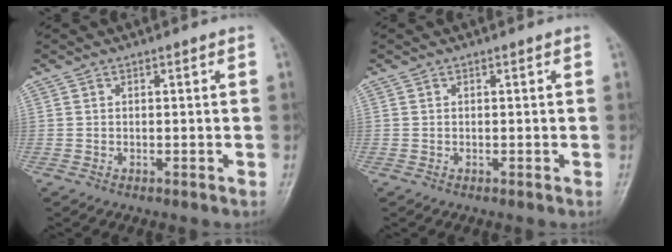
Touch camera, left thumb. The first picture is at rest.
{"total": 0.0}